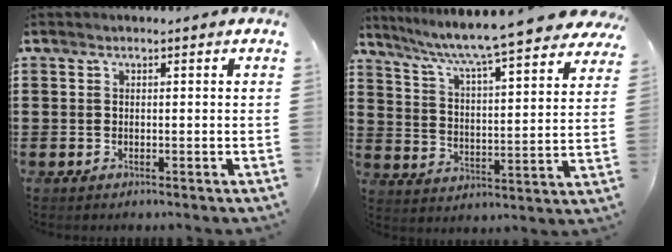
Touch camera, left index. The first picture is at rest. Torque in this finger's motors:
{"motor_torque": [1.05, -1.09, 0.66, 0.21]}